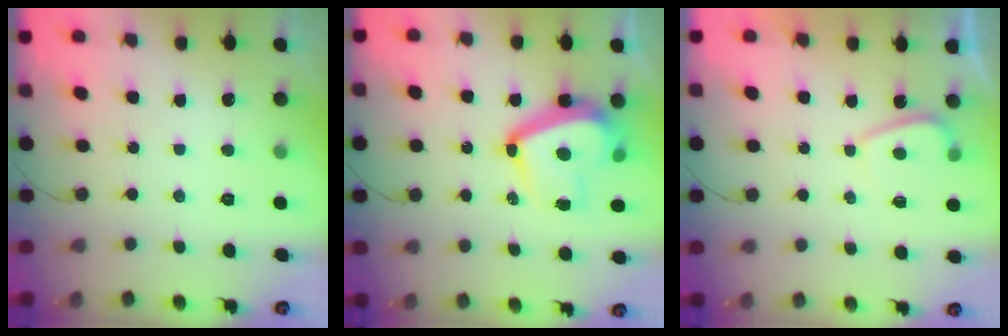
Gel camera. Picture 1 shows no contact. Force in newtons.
{"total": 16.0, "press": 15.9, "slide": 1.4}
{"total": 1.9, "press": 1.7, "slide": 0.7}